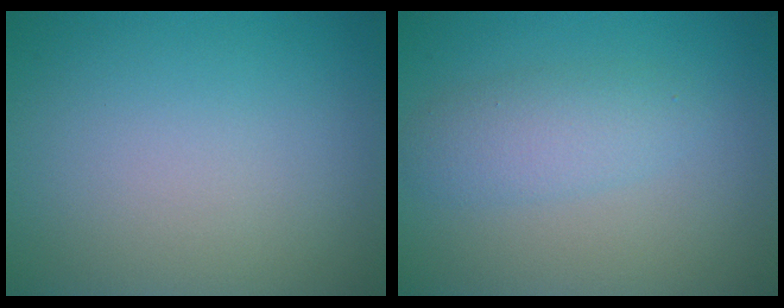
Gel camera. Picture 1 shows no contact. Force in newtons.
{"total": 2.8, "press": 2.8, "slide": 0.2}